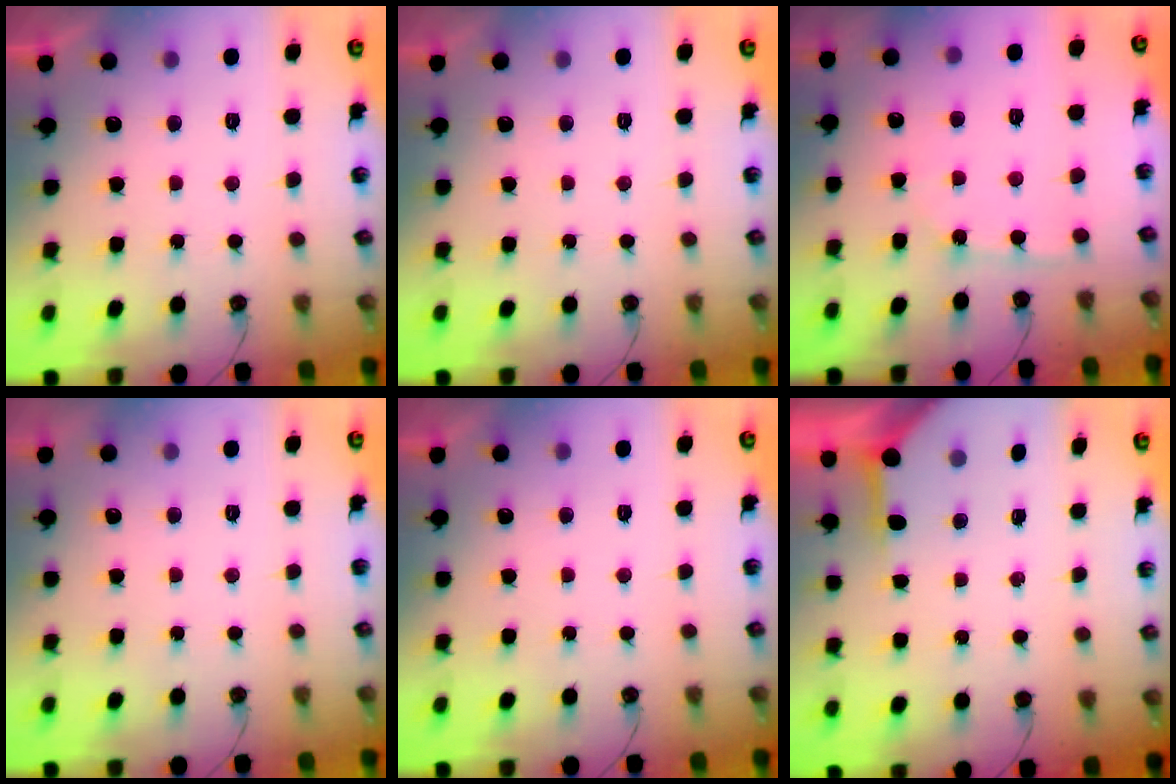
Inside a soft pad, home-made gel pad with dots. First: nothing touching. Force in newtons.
{"total": 0.0}
{"total": 2.6, "press": 2.6, "slide": 0.2}
{"total": 0.0}
{"total": 0.0}
{"total": 3.9, "press": 3.9, "slide": 0.4}